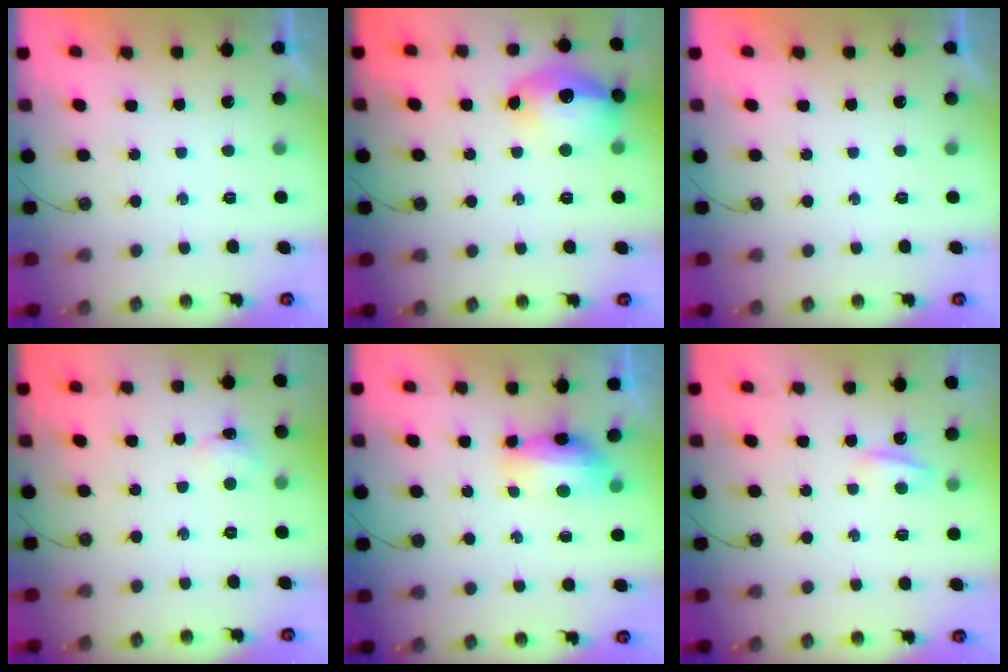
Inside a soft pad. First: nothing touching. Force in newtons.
{"total": 15.4, "press": 15.4, "slide": 1.3}
{"total": 0.0}
{"total": 2.5, "press": 2.4, "slide": 0.5}
{"total": 7.6, "press": 7.4, "slide": 1.3}
{"total": 4.5, "press": 4.4, "slide": 0.8}